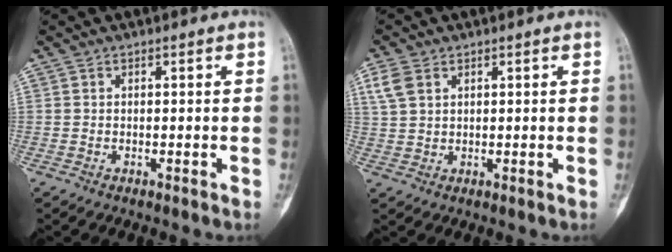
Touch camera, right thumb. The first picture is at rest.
{"total": 4.2, "force": [1.9, 2.9, 2.5], "torque": [-0.054, 0.003, 0.046]}